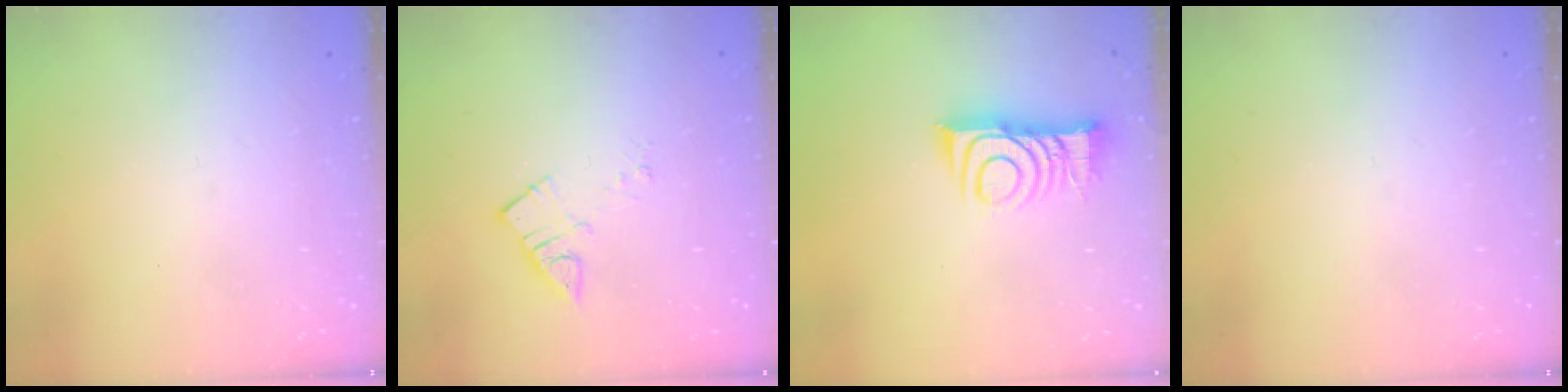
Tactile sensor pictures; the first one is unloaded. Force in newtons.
{"total": 5.0, "press": 5.0, "slide": 0.4}
{"total": 10.3, "press": 10.3, "slide": 0.4}
{"total": 0.0}